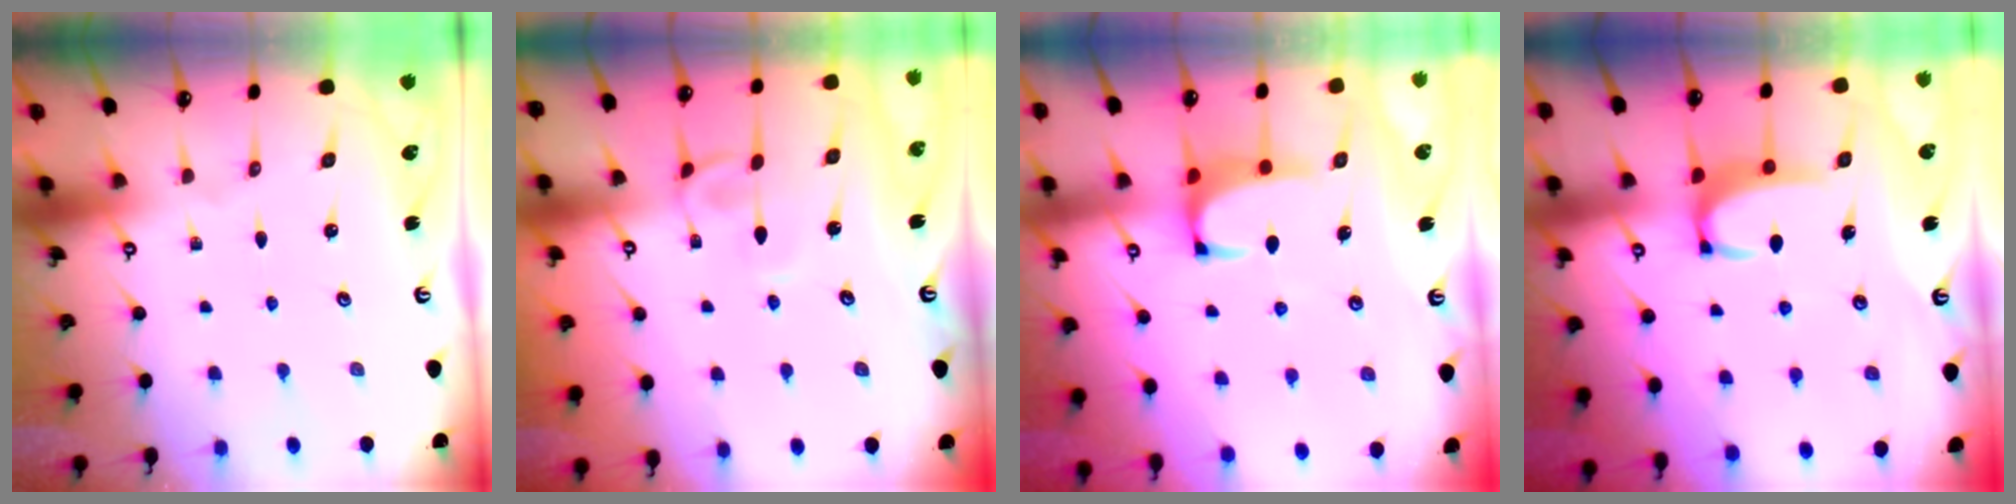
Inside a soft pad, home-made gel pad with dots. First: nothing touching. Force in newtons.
{"total": 2.6, "press": 2.5, "slide": 0.6}
{"total": 1.0, "press": 0.8, "slide": 0.4}
{"total": 3.1, "press": 3.1, "slide": 0.3}